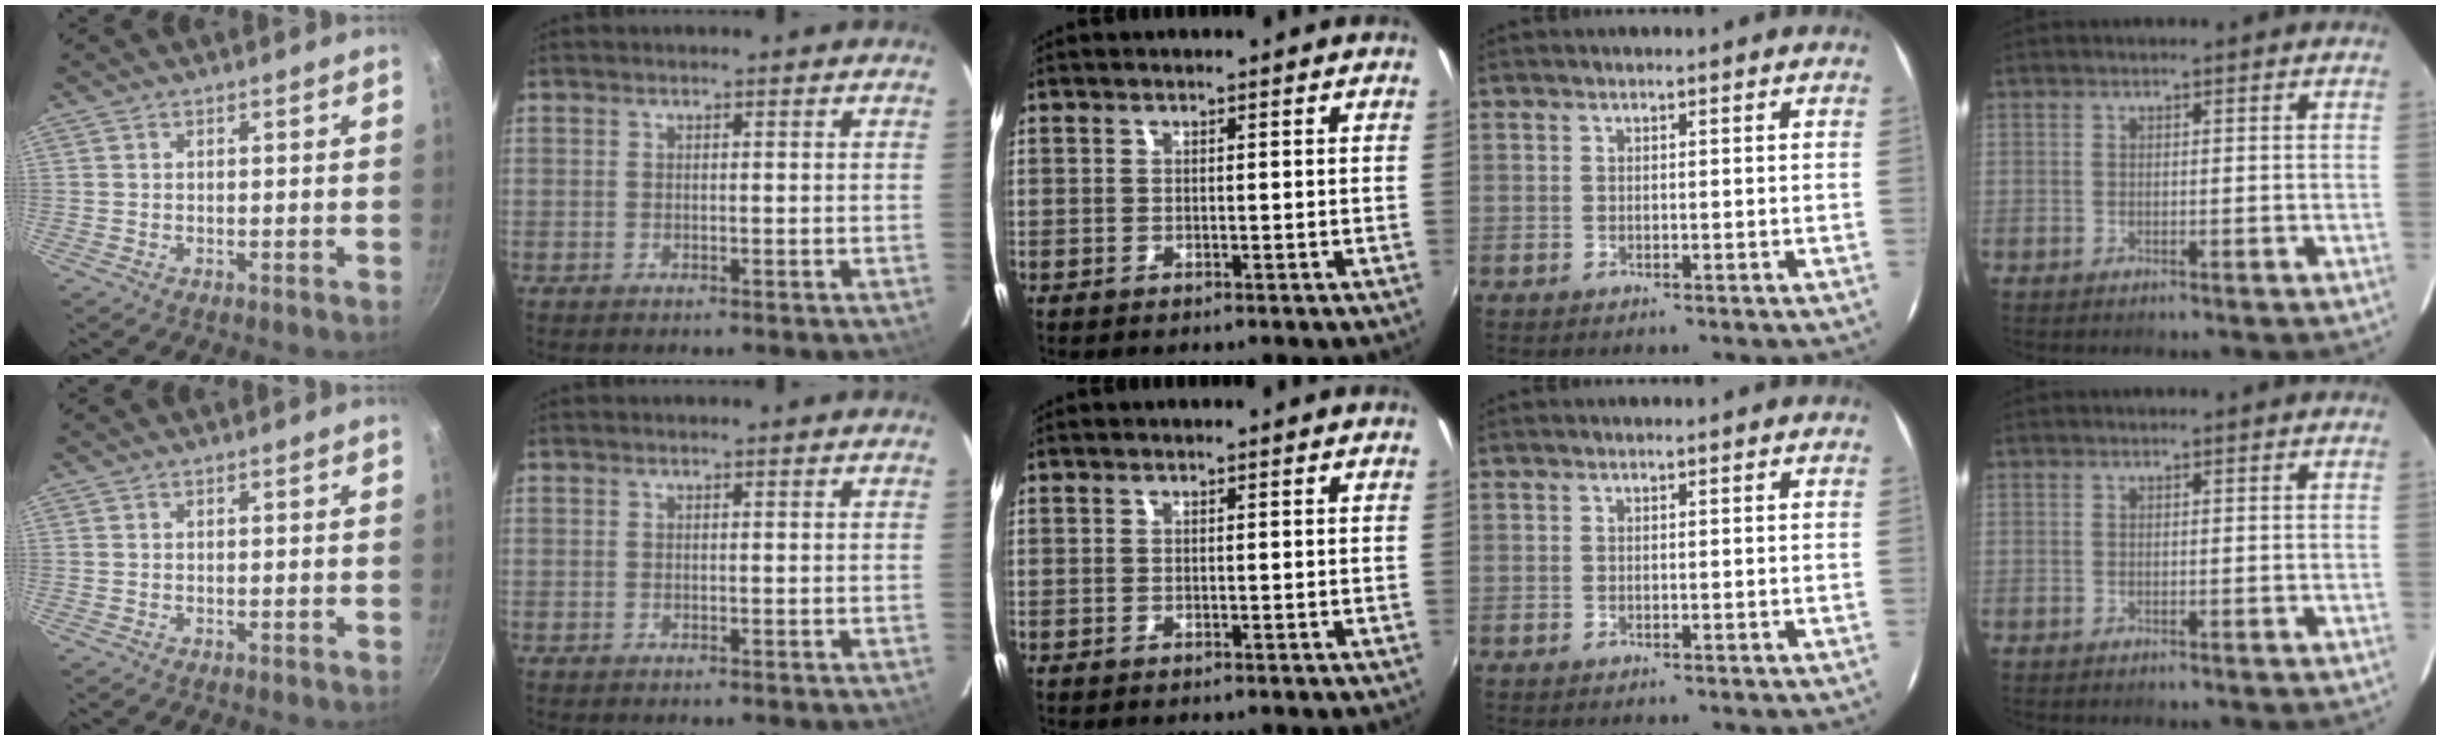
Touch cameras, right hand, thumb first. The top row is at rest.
{}